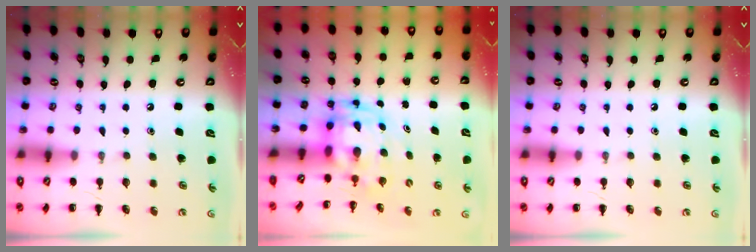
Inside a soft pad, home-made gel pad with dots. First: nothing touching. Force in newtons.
{"total": 3.1, "press": 3.1, "slide": 0.7}
{"total": 0.0}